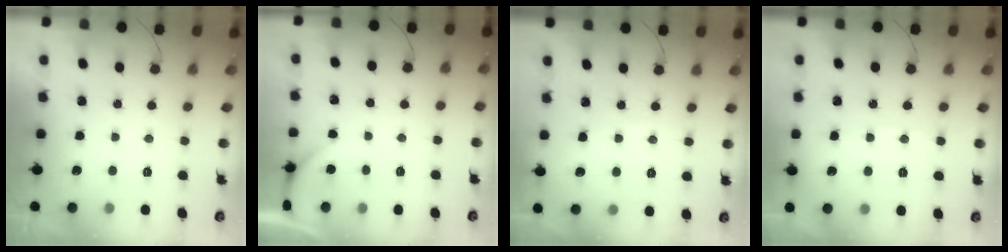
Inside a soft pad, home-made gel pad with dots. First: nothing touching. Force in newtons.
{"total": 1.6, "press": 1.6, "slide": 0.1}
{"total": 1.8, "press": 1.7, "slide": 0.2}
{"total": 2.9, "press": 2.8, "slide": 0.4}